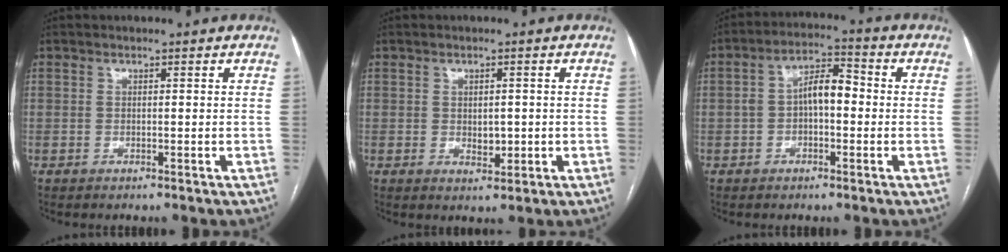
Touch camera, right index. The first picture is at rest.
{"total": 2.7, "force": [-0.2, 1.5, 2.2], "torque": [-0.031, -0.002, 0.003]}
{"total": 6.6, "force": [-0.3, 3.0, 5.9], "torque": [-0.108, 0.035, -0.008]}